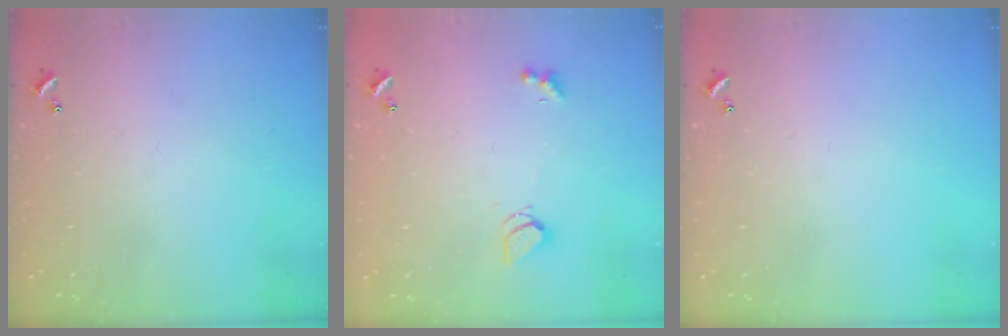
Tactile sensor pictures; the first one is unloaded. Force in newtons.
{"total": 2.5, "press": 2.5, "slide": 0.6}
{"total": 0.0}